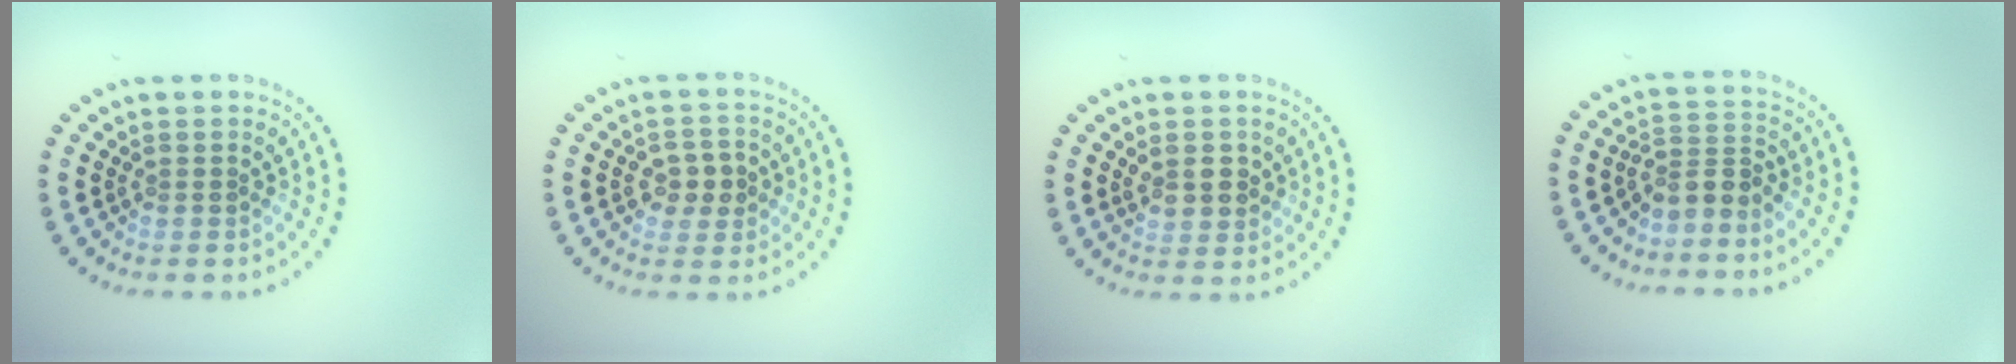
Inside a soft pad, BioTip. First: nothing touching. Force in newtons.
{"total": 2.8, "press": 2.8, "slide": 0.3}
{"total": 2.1, "press": 2.0, "slide": 0.6}
{"total": 2.6, "press": 1.9, "slide": 1.8}